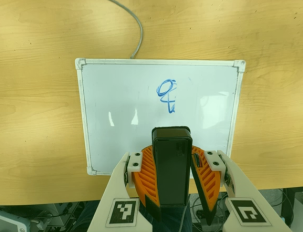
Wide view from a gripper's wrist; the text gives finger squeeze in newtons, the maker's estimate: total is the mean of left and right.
{"total": 10.2, "left": 9.7, "right": 10.7}